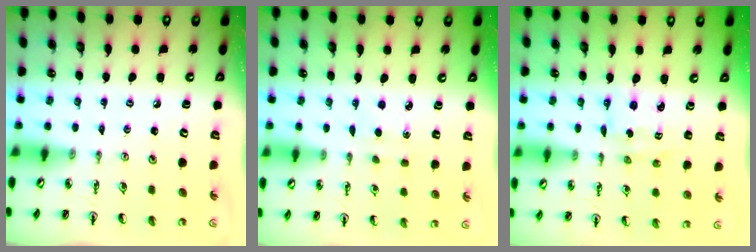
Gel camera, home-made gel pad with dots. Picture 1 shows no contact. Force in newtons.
{"total": 2.3, "press": 2.3, "slide": 0.3}
{"total": 2.6, "press": 2.6, "slide": 0.1}